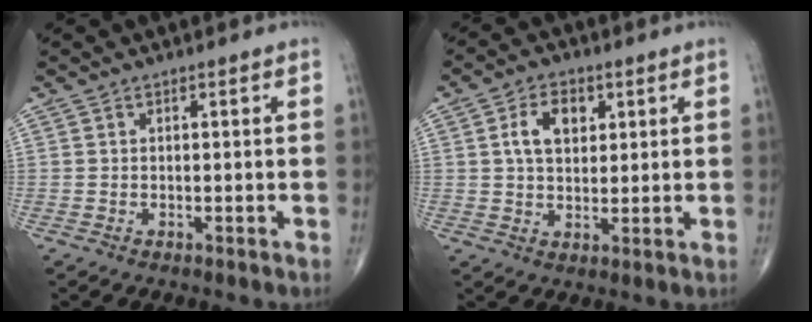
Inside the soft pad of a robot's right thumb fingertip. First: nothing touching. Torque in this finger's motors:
{"motor_torque": [0.08, 1.85, 0.32, -0.12, 0.26]}